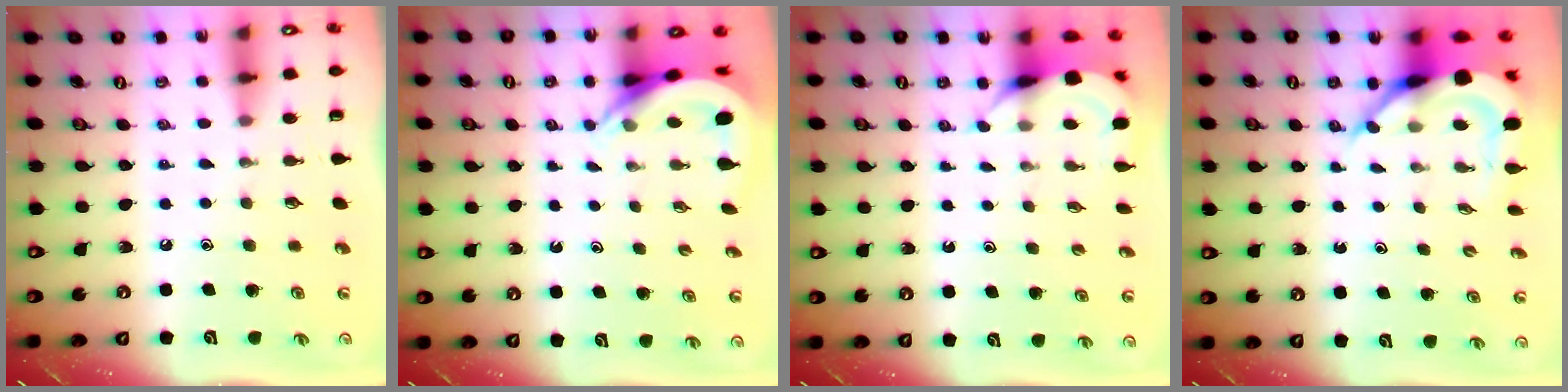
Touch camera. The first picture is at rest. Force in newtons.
{"total": 4.6, "press": 4.6, "slide": 0.5}
{"total": 5.0, "press": 4.9, "slide": 0.5}
{"total": 8.8, "press": 8.7, "slide": 1.2}